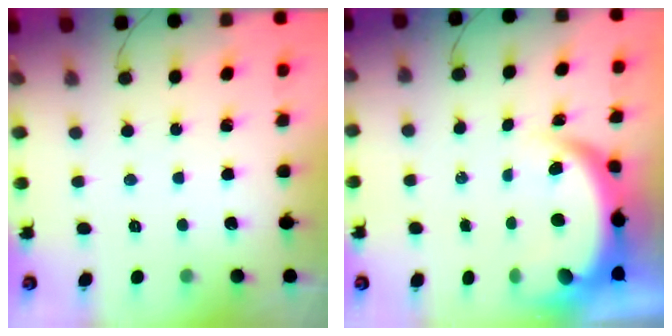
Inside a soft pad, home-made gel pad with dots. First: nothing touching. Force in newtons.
{"total": 8.8, "press": 8.7, "slide": 1.2}